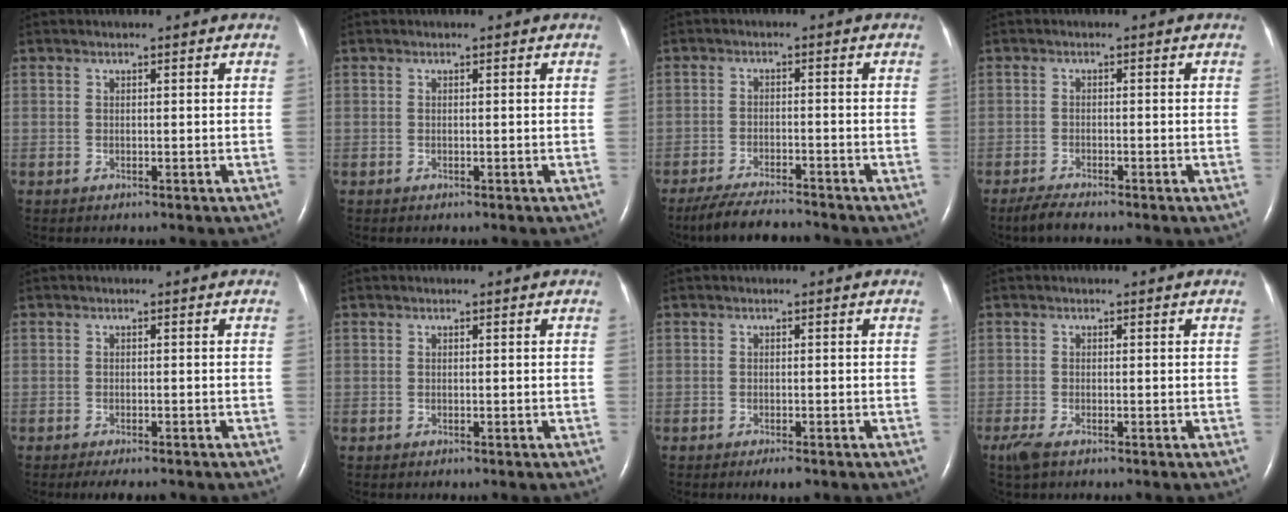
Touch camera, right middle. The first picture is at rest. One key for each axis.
{"total": 0.0}
{"total": 7.4, "fx": -6.8, "fy": 0.7, "fz": 2.9, "tx": -0.055, "ty": -0.020, "tz": -0.116}
{"total": 2.7, "fx": -2.3, "fy": 0.2, "fz": 1.3, "tx": -0.040, "ty": -0.010, "tz": -0.045}
{"total": 4.6, "fx": -3.8, "fy": 1.1, "fz": 2.3, "tx": -0.027, "ty": -0.008, "tz": -0.051}
{"total": 0.0}
{"total": 1.9, "fx": -1.3, "fy": 0.4, "fz": 1.3, "tx": -0.019, "ty": -0.004, "tz": -0.017}
{"total": 2.5, "fx": -1.7, "fy": 0.7, "fz": 1.7, "tx": -0.046, "ty": -0.009, "tz": -0.032}